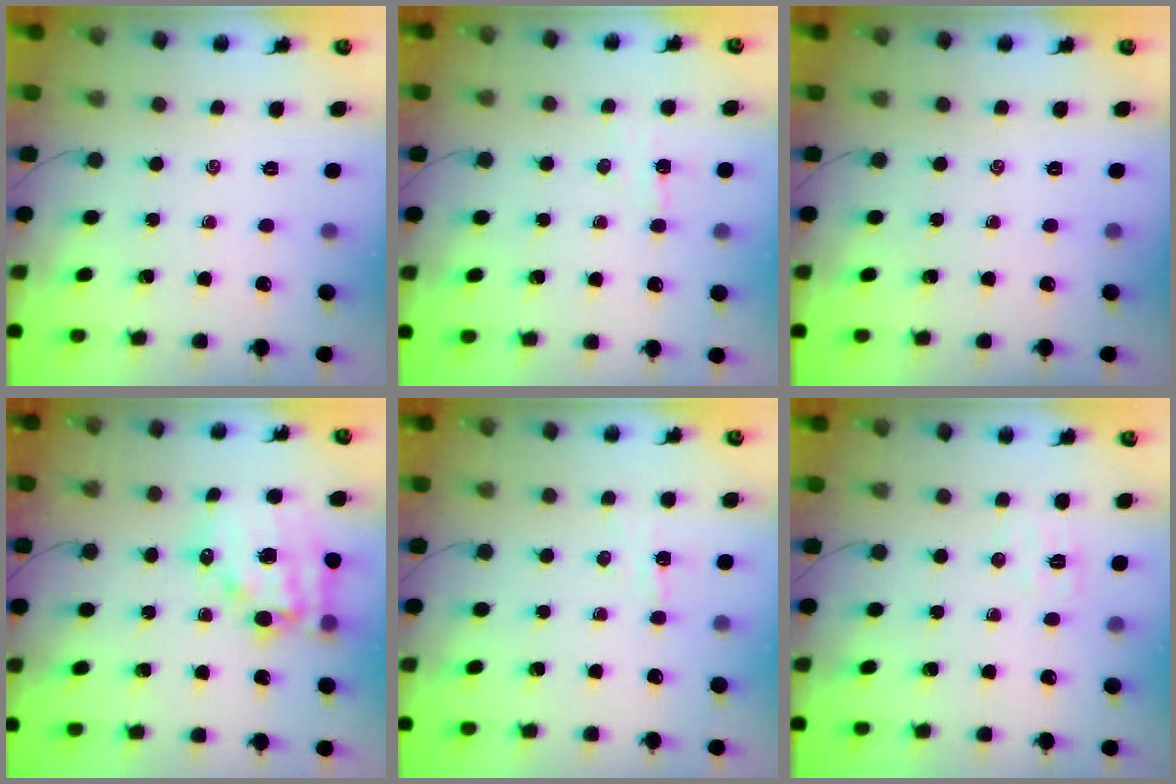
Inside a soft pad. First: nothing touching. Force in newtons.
{"total": 2.9, "press": 2.8, "slide": 0.8}
{"total": 0.0}
{"total": 14.5, "press": 14.1, "slide": 3.4}
{"total": 2.9, "press": 2.8, "slide": 0.8}
{"total": 5.4, "press": 5.2, "slide": 1.3}